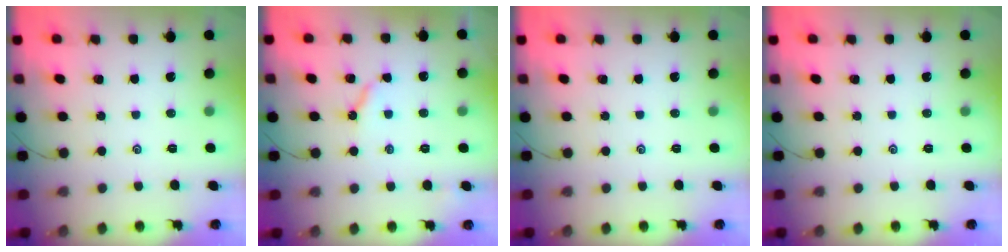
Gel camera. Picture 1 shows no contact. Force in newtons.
{"total": 5.3, "press": 5.3, "slide": 0.2}
{"total": 0.0}
{"total": 0.0}